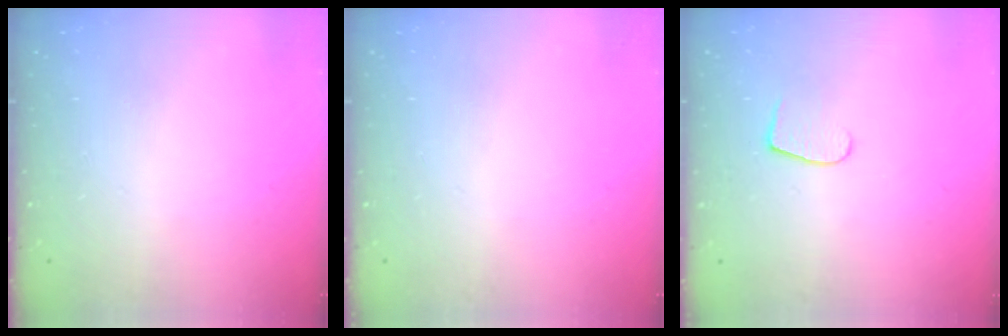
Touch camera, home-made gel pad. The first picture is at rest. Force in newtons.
{"total": 0.0}
{"total": 5.5, "press": 5.5, "slide": 0.5}